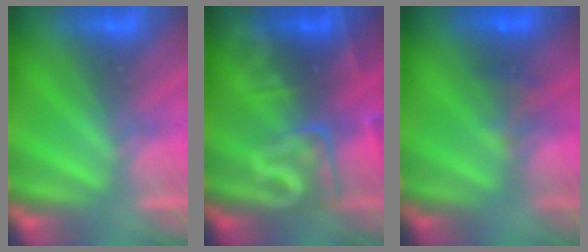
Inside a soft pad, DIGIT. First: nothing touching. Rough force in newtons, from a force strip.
{"total": 2.9}
{"total": 4.3}